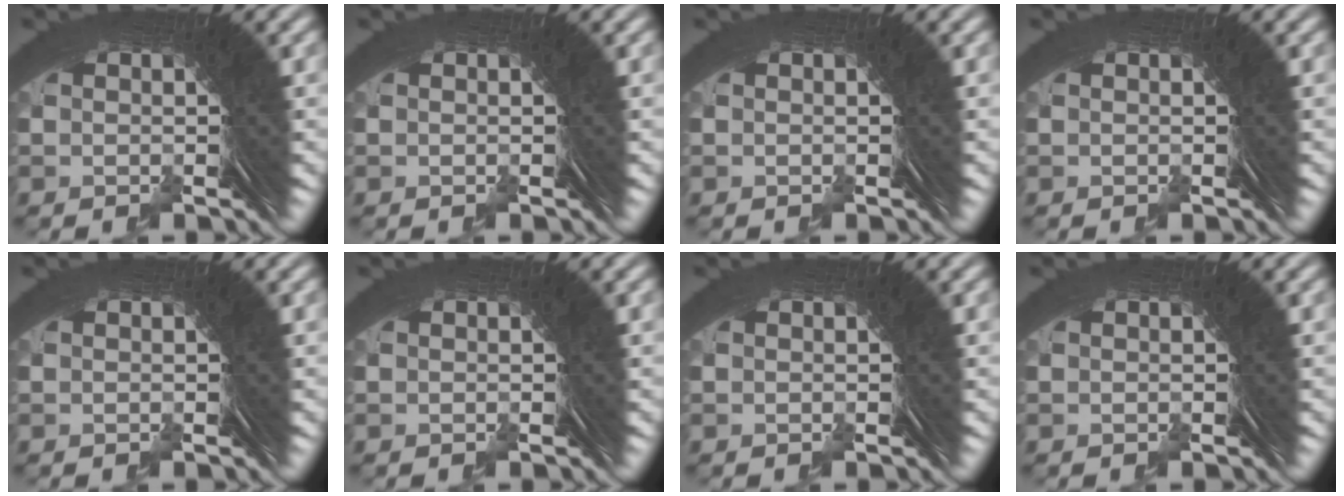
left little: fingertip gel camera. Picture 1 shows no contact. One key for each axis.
{"total": 0.0}
{"total": 0.0}
{"total": 0.0}
{"total": 0.0}
{"total": 0.0}
{"total": 0.0}
{"total": 0.0}